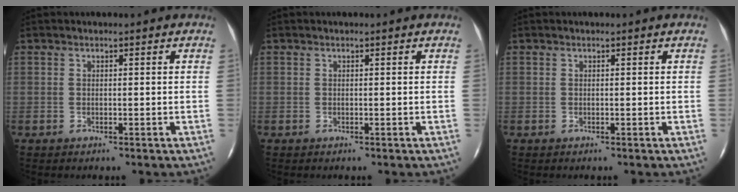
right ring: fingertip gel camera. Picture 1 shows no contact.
{"total": 0.0}
{"total": 0.0}